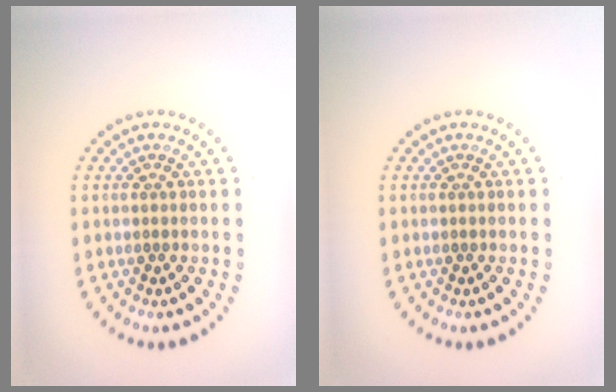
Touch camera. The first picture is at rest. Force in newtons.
{"total": 0.0}